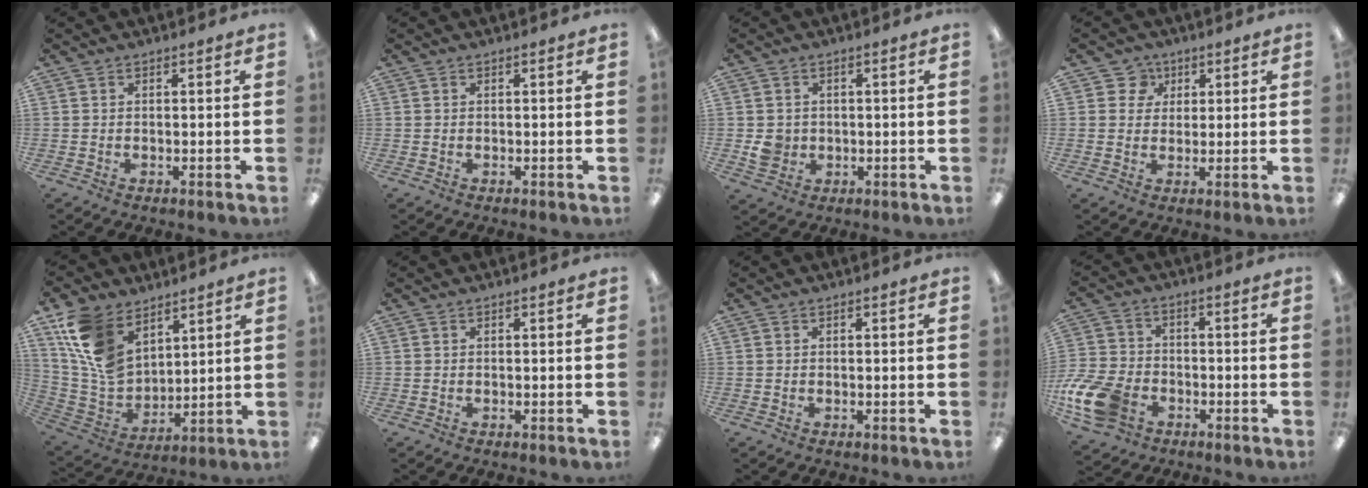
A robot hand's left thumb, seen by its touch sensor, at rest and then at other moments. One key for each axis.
{"total": 0.0}
{"total": 4.5, "fx": -0.3, "fy": 4.2, "fz": 1.6, "tx": -0.014, "ty": 0.002, "tz": -0.004}
{"total": 5.0, "fx": 2.0, "fy": 4.5, "fz": 0.7, "tx": -0.017, "ty": 0.006, "tz": 0.032}
{"total": 14.5, "fx": 8.4, "fy": 9.5, "fz": 7.0, "tx": -0.156, "ty": -0.034, "tz": 0.170}
{"total": 0.0}
{"total": 0.0}
{"total": 13.3, "fx": -5.8, "fy": 9.0, "fz": 7.9, "tx": -0.174, "ty": 0.031, "tz": -0.105}